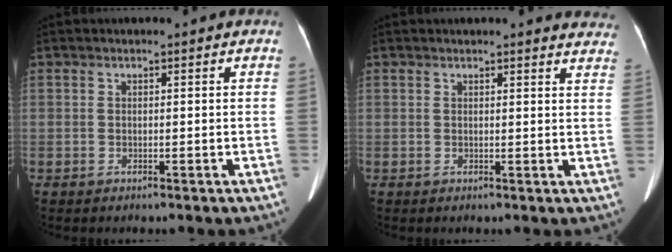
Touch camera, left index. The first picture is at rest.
{"total": 10.1, "force": [9.7, 1.6, 2.3], "torque": [0.007, -0.017, 0.076]}